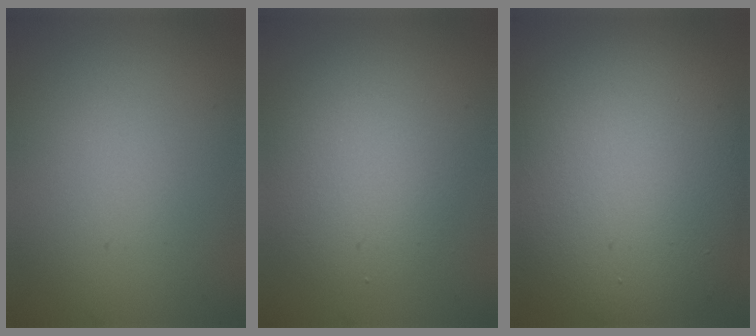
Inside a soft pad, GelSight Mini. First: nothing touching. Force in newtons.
{"total": 4.0, "press": 3.9, "slide": 0.2}
{"total": 14.2, "press": 14.1, "slide": 1.2}